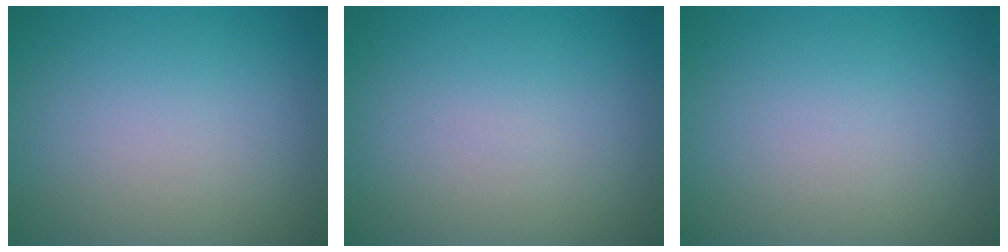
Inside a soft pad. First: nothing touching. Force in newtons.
{"total": 0.0}
{"total": 0.0}